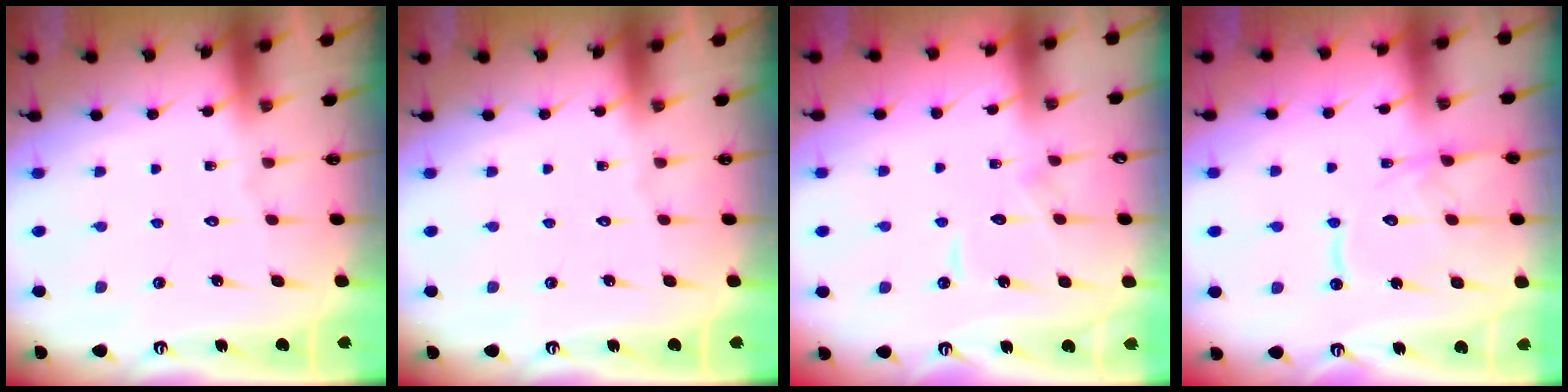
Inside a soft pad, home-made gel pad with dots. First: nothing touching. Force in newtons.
{"total": 0.0}
{"total": 5.4, "press": 5.4, "slide": 0.5}
{"total": 12.8, "press": 12.7, "slide": 1.3}